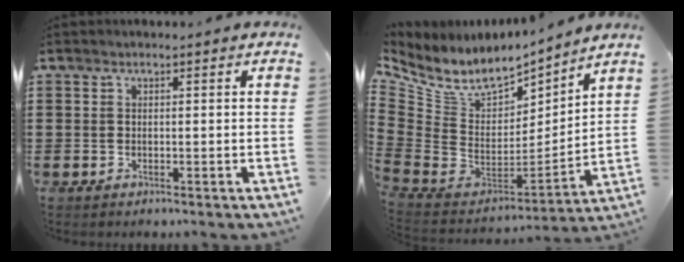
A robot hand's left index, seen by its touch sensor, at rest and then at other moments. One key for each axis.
{"total": 8.0, "fx": 5.4, "fy": 4.5, "fz": 3.8, "tx": -0.113, "ty": -0.044, "tz": 0.097}